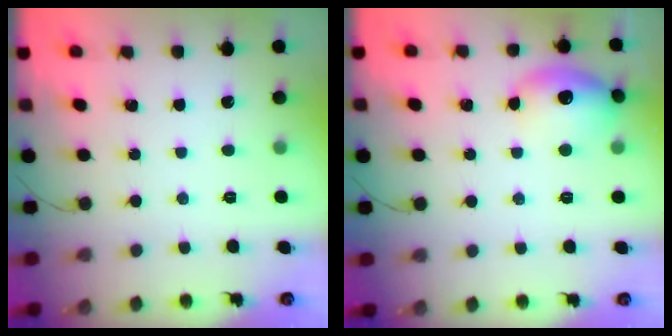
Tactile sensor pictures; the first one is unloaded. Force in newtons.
{"total": 11.6, "press": 11.5, "slide": 1.2}